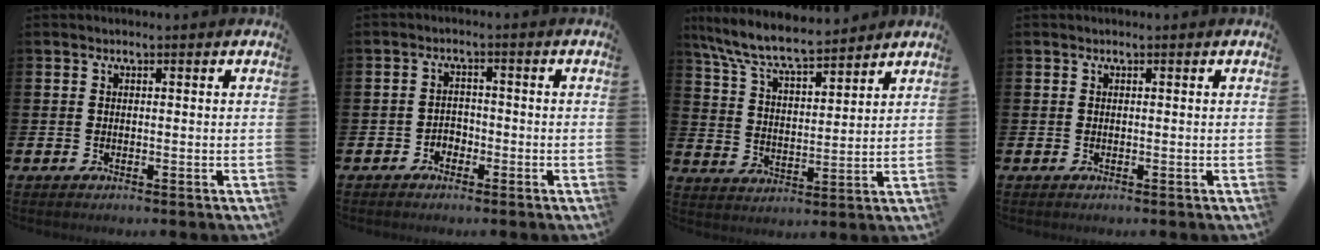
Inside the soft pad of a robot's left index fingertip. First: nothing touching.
{"total": 1.9, "force": [-1.5, 1.2, 0.2], "torque": [-0.015, 0.006, -0.033]}
{"total": 8.3, "force": [7.6, 1.1, 3.0], "torque": [-0.091, -0.044, 0.137]}
{"total": 0.0}